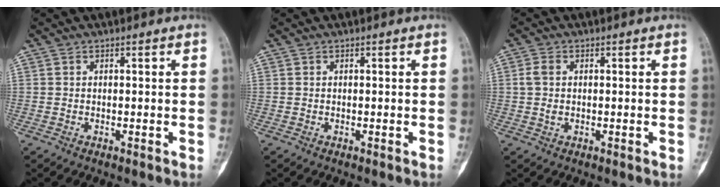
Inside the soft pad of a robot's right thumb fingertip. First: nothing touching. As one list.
[{"total": 0.0}, {"total": 3.0, "force": [0.2, 2.1, 2.1], "torque": [-0.042, 0.004, 0.001]}]